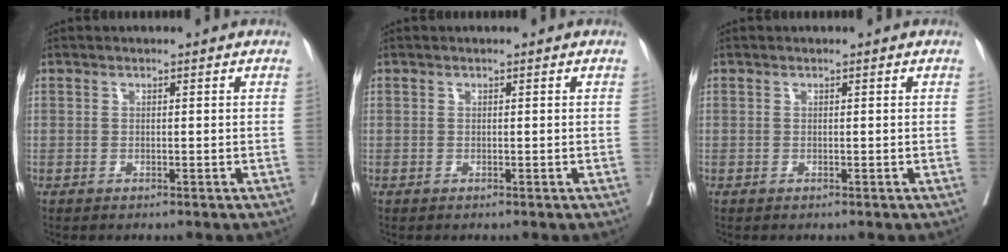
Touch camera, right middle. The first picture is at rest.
{"total": 0.0}
{"total": 0.0}